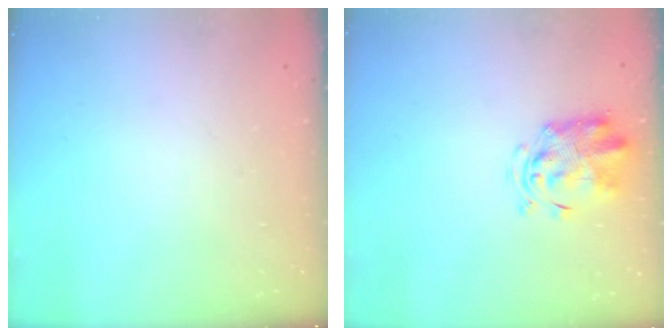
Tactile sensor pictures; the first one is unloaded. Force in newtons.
{"total": 2.9, "press": 2.9, "slide": 0.6}